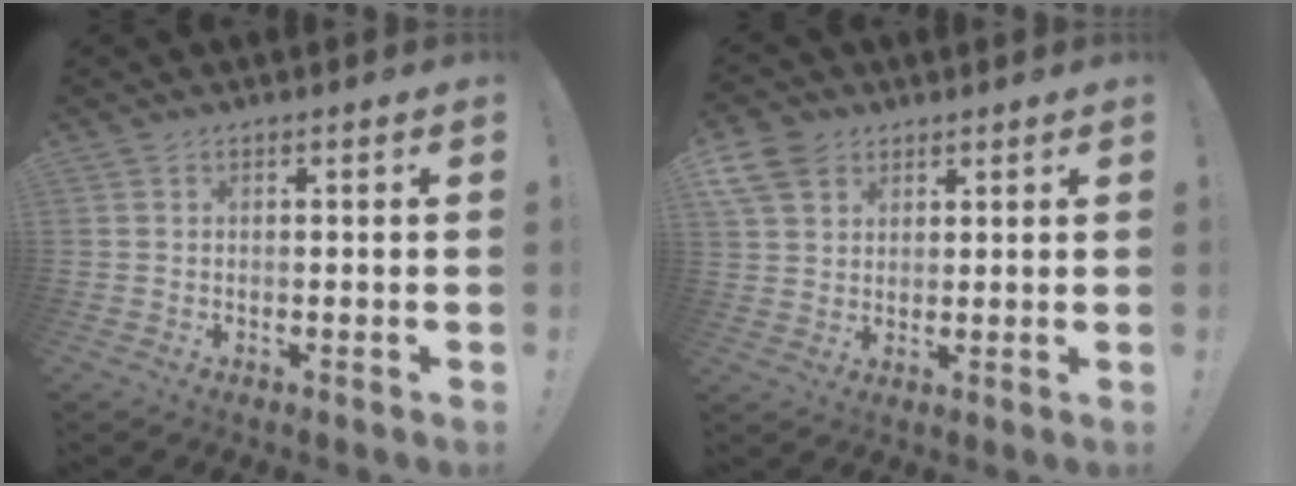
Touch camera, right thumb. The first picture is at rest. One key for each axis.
{"total": 8.9, "fx": 4.7, "fy": 6.5, "fz": 3.9, "tx": -0.077, "ty": -0.018, "tz": 0.095}